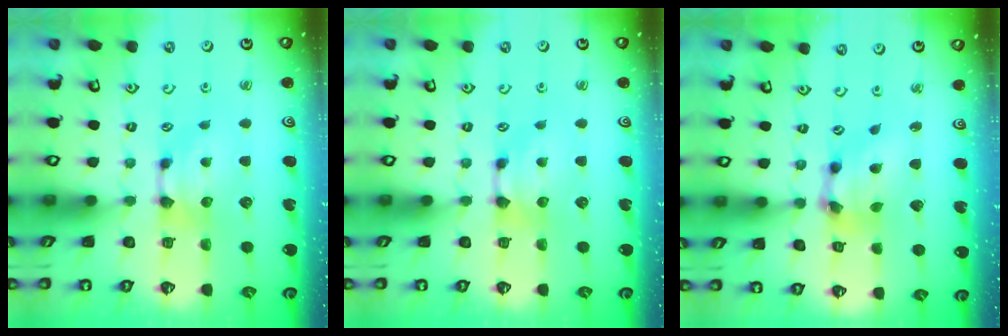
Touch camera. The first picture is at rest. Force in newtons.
{"total": 0.0}
{"total": 7.1, "press": 6.7, "slide": 2.3}